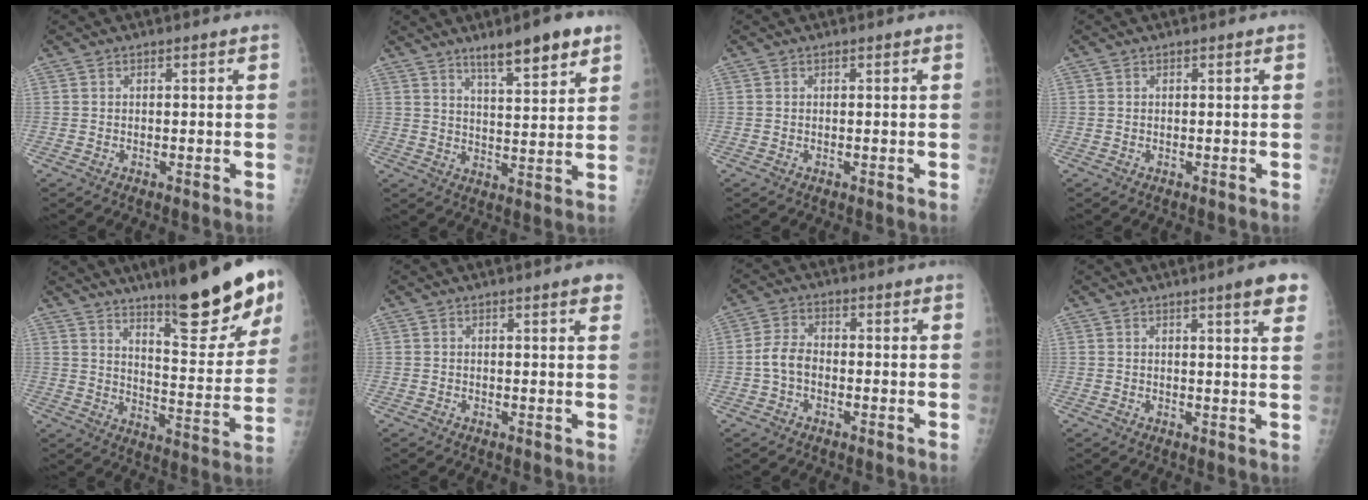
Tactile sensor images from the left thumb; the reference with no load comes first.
{"total": 10.4, "force": [7.0, 2.1, 7.4], "torque": [-0.098, -0.035, 0.108]}
{"total": 0.0}
{"total": 0.0}
{"total": 22.3, "force": [14.2, 4.9, 16.5], "torque": [-0.202, -0.071, 0.217]}
{"total": 2.7, "force": [1.6, 0.4, 2.1], "torque": [-0.023, -0.004, 0.017]}
{"total": 4.6, "force": [-1.0, 3.1, 3.2], "torque": [-0.061, 0.016, -0.024]}
{"total": 6.2, "force": [3.6, 0.5, 5.0], "torque": [-0.056, -0.012, 0.043]}